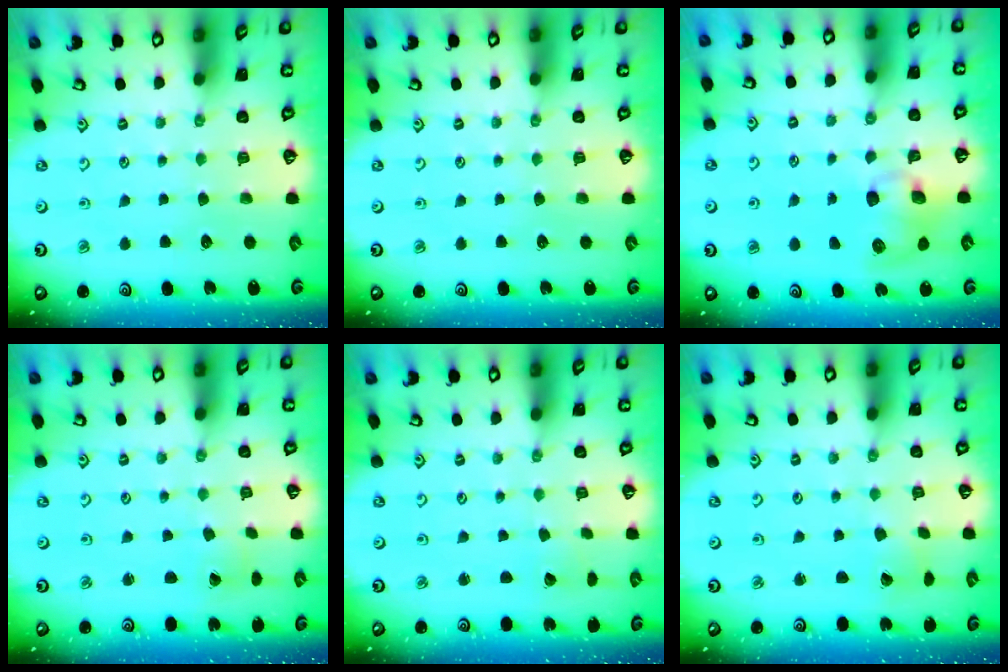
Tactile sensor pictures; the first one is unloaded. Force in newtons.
{"total": 0.0}
{"total": 8.5, "press": 8.4, "slide": 1.2}
{"total": 1.5, "press": 1.5, "slide": 0.1}
{"total": 1.0, "press": 1.0, "slide": 0.1}
{"total": 2.4, "press": 2.4, "slide": 0.3}